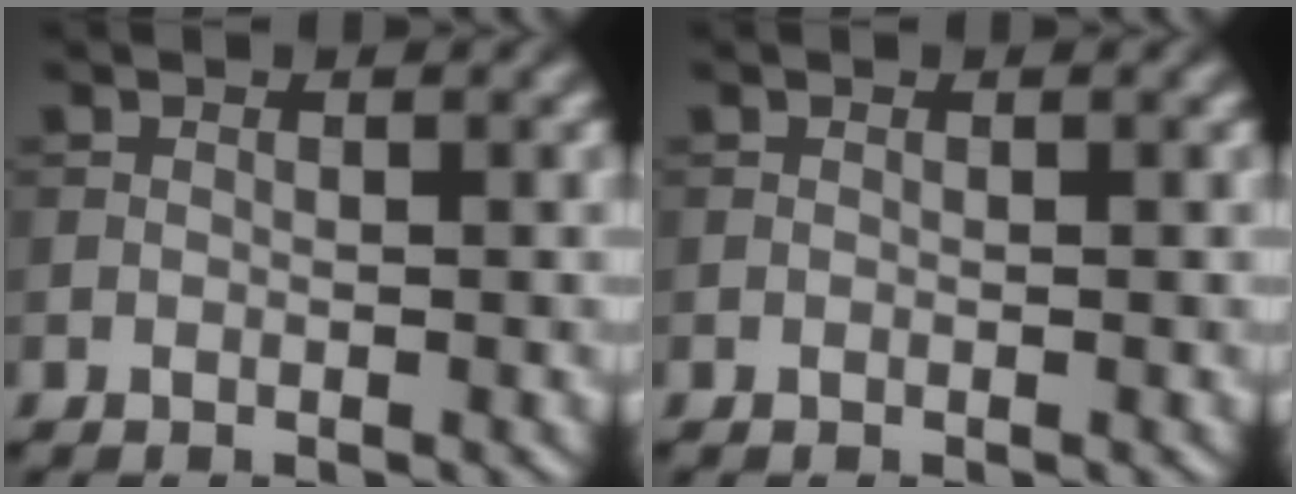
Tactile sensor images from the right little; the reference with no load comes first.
{"total": 0.0}